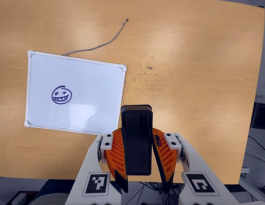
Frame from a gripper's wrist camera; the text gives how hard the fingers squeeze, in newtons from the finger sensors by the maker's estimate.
{"total": 9.6, "left": 7.9, "right": 11.3}